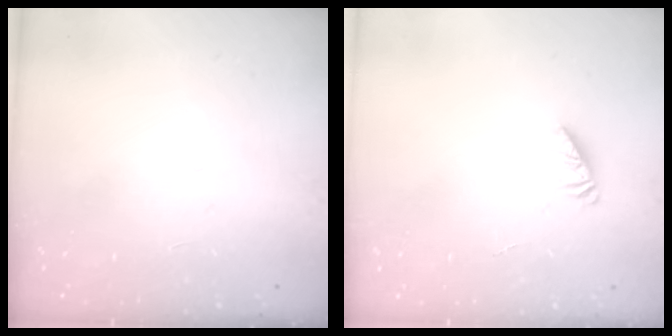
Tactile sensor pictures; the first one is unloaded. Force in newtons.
{"total": 1.8, "press": 1.8, "slide": 0.3}